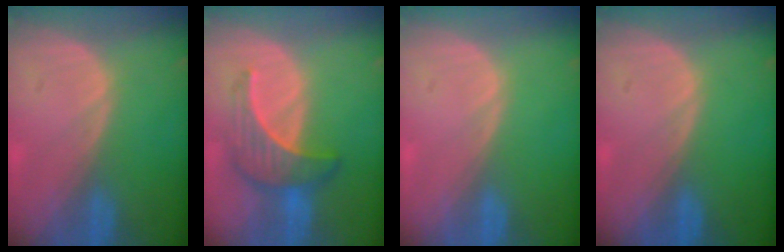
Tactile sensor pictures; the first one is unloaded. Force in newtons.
{"total": 6.8, "press": 6.4, "slide": 2.2}
{"total": 0.0}
{"total": 0.0}